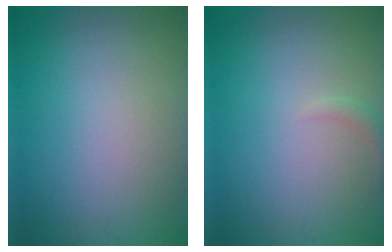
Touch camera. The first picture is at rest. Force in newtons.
{"total": 1.0, "press": 1.0, "slide": 0.1}